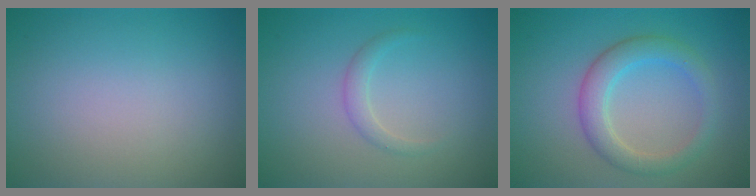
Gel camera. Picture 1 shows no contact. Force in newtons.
{"total": 1.2, "press": 1.2, "slide": 0.0}
{"total": 3.6, "press": 3.5, "slide": 0.2}